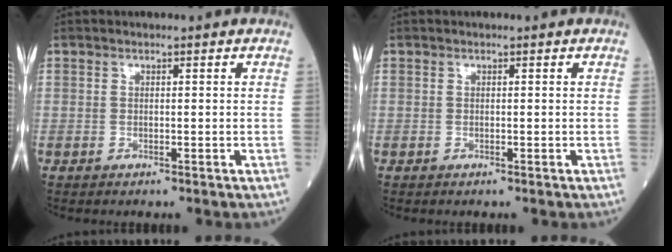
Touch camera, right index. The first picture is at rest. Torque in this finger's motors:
{"motor_torque": [0.00, 0.00, 0.00, 0.00]}